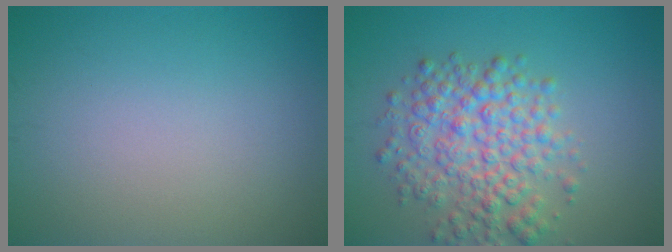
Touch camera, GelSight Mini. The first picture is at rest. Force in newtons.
{"total": 6.0, "press": 6.0, "slide": 0.2}